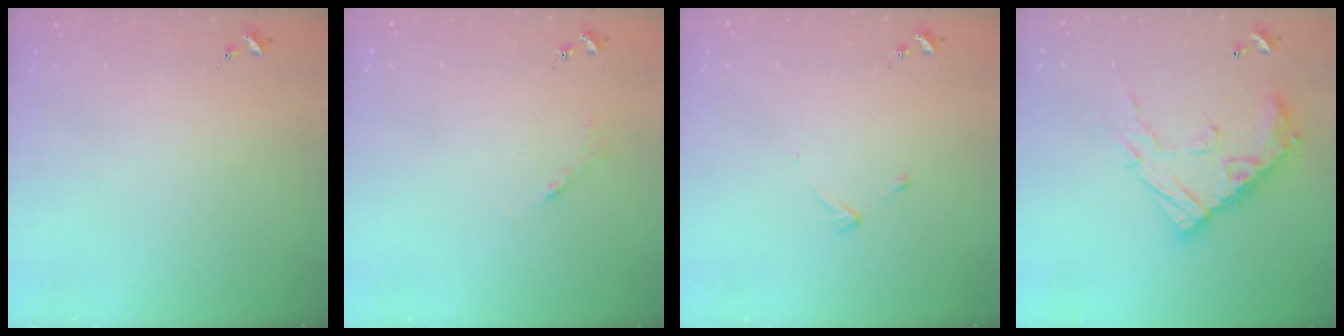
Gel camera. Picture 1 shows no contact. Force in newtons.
{"total": 2.7, "press": 2.7, "slide": 0.4}
{"total": 3.8, "press": 3.8, "slide": 0.5}
{"total": 18.0, "press": 18.0, "slide": 1.4}